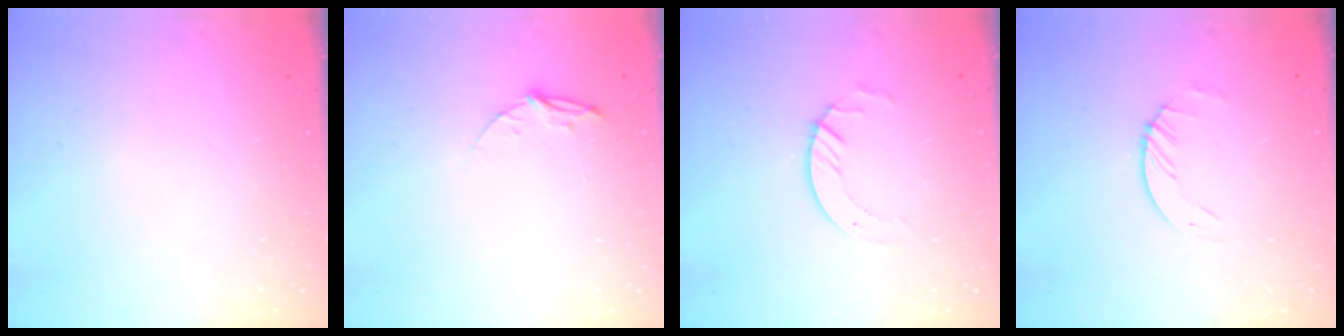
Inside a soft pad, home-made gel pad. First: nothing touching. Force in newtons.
{"total": 5.3, "press": 5.3, "slide": 0.5}
{"total": 3.3, "press": 3.3, "slide": 0.4}
{"total": 1.6, "press": 1.6, "slide": 0.2}